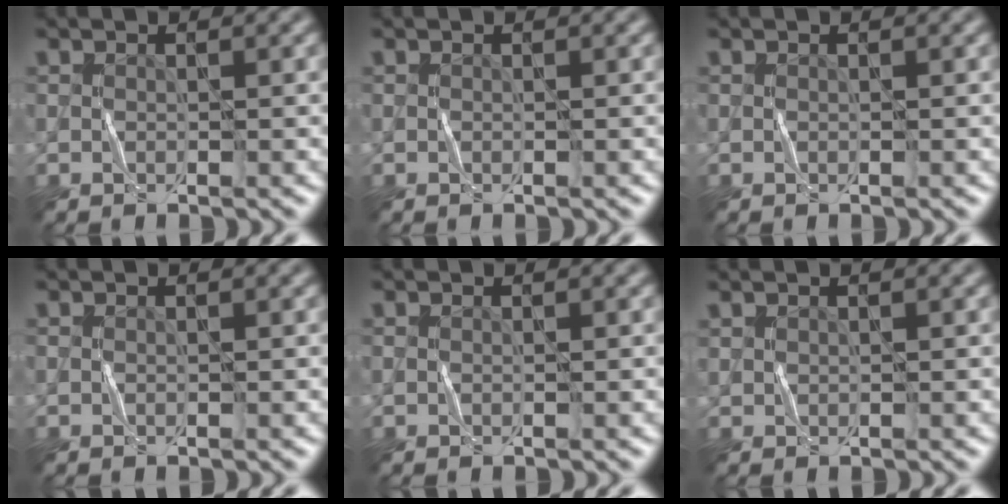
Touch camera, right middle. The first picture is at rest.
{"total": 0.0}
{"total": 0.0}
{"total": 0.0}
{"total": 0.0}
{"total": 0.6, "force": [0.6, 0.2, 0.1], "torque": [-0.005, 0.002, 0.017]}